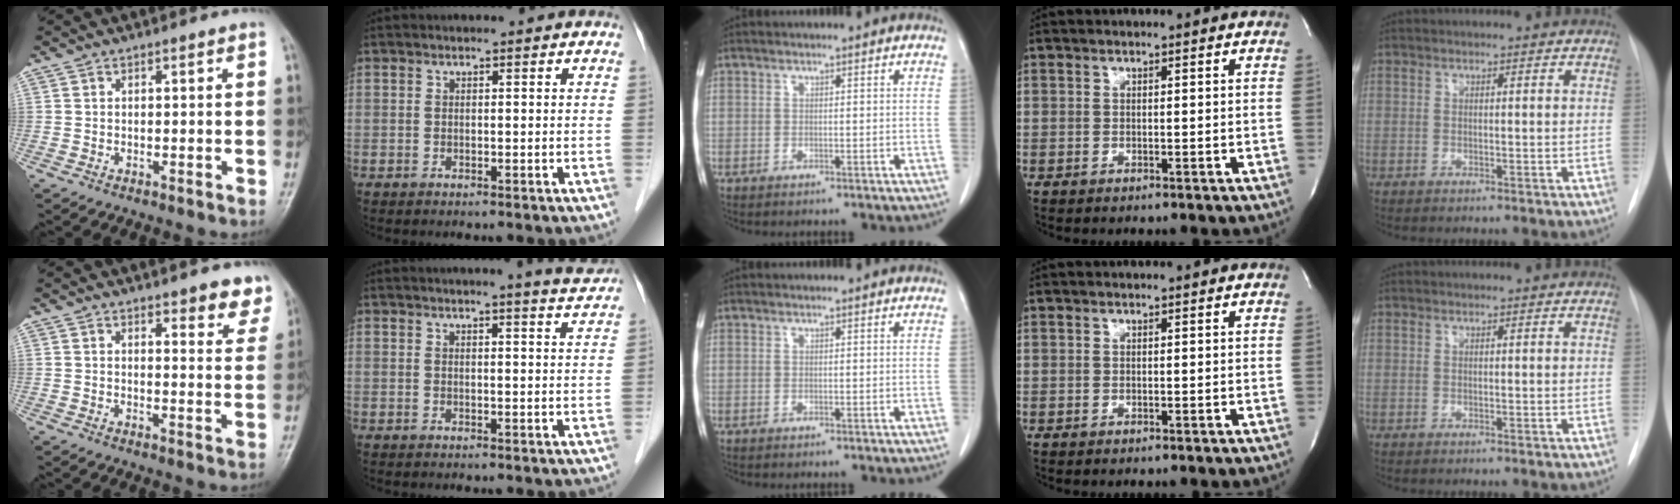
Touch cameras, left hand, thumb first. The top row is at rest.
{"thumb": {"total": 6.6, "force": [5.2, 2.3, 3.3], "torque": [-0.006, -0.028, 0.051]}, "index": {"total": 5.3, "force": [4.9, -0.8, 1.7], "torque": [-0.027, -0.013, 0.043]}}